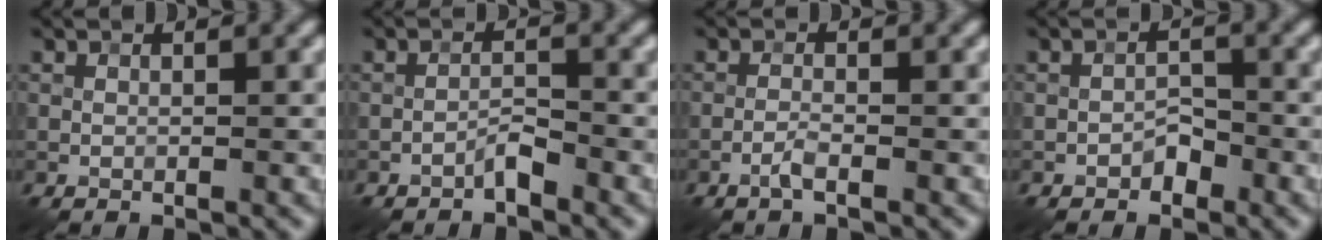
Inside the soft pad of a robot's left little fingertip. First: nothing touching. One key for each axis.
{"total": 1.4, "fx": -1.2, "fy": 0.2, "fz": 0.8, "tx": -0.014, "ty": 0.007, "tz": -0.023}
{"total": 1.2, "fx": -0.8, "fy": 0.1, "fz": 1.0, "tx": -0.019, "ty": 0.005, "tz": -0.018}
{"total": 1.6, "fx": -1.0, "fy": 1.0, "fz": 0.8, "tx": -0.011, "ty": 0.006, "tz": -0.019}